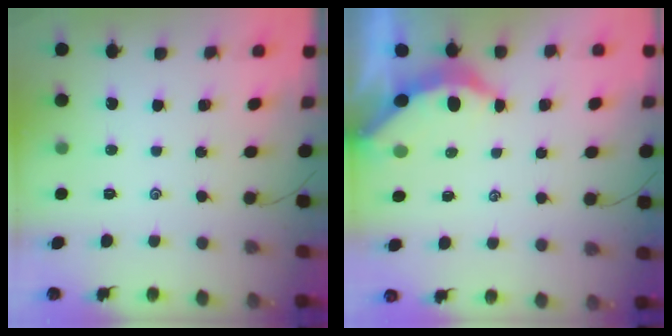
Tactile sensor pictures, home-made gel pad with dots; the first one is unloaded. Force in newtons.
{"total": 3.7, "press": 3.7, "slide": 0.4}